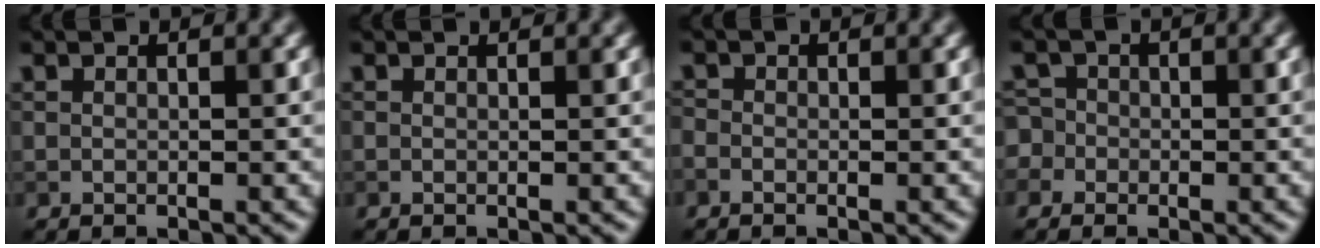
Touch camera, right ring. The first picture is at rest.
{"total": 0.6, "force": [0.6, 0.0, 0.1], "torque": [-0.003, -0.002, 0.005]}
{"total": 0.8, "force": [-0.4, 0.5, 0.3], "torque": [-0.006, -0.004, -0.010]}
{"total": 3.1, "force": [-0.9, 2.8, 0.8], "torque": [0.003, 0.017, -0.042]}